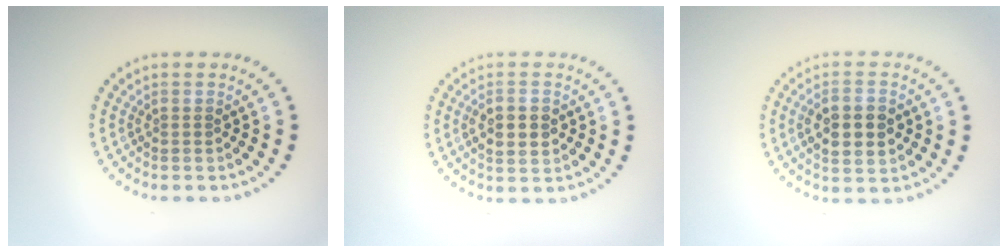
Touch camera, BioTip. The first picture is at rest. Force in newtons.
{"total": 3.0, "press": 3.0, "slide": 0.1}
{"total": 3.9, "press": 3.9, "slide": 0.2}